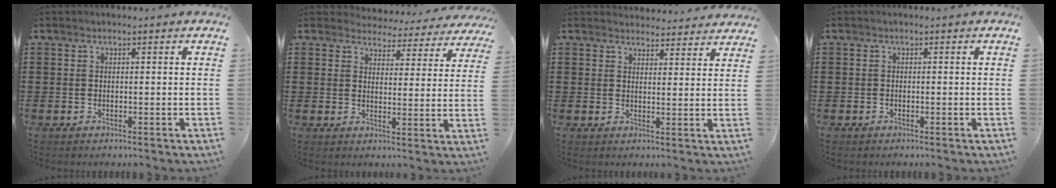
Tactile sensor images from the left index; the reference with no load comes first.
{"total": 3.9, "force": [3.9, 0.5, 0.1], "torque": [-0.018, -0.033, 0.064]}
{"total": 3.5, "force": [3.5, 0.5, 0.1], "torque": [-0.005, -0.017, 0.063]}
{"total": 0.0}